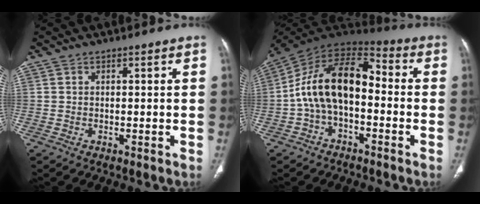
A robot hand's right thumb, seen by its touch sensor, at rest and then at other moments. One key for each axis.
{"total": 15.5, "fx": -1.6, "fy": 8.9, "fz": 12.6, "tx": -0.210, "ty": 0.056, "tz": -0.040}